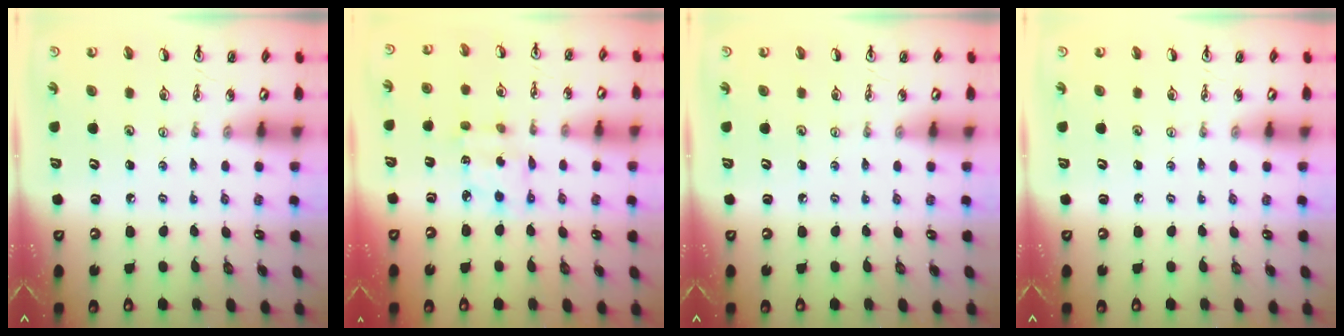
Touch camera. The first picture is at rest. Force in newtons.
{"total": 4.4, "press": 4.4, "slide": 0.2}
{"total": 0.0}
{"total": 0.0}